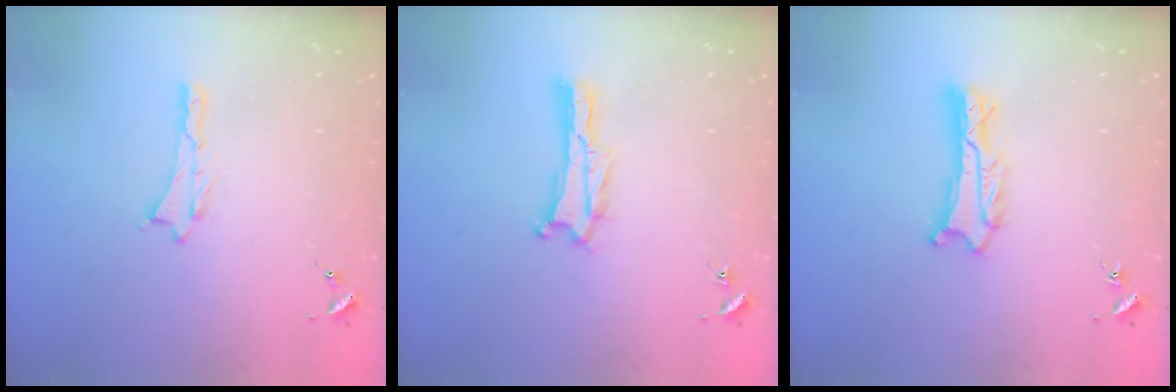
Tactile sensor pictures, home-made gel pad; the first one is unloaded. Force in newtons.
{"total": 0.0}
{"total": 1.8, "press": 1.8, "slide": 0.2}